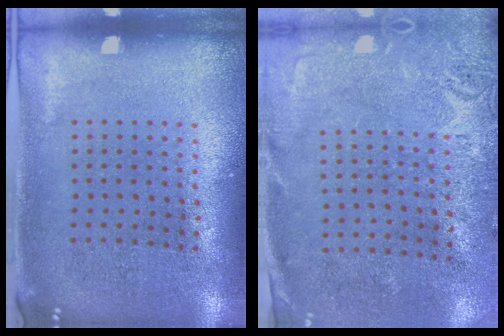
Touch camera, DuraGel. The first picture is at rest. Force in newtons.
{"total": 2.6, "press": 2.1, "slide": 1.6}